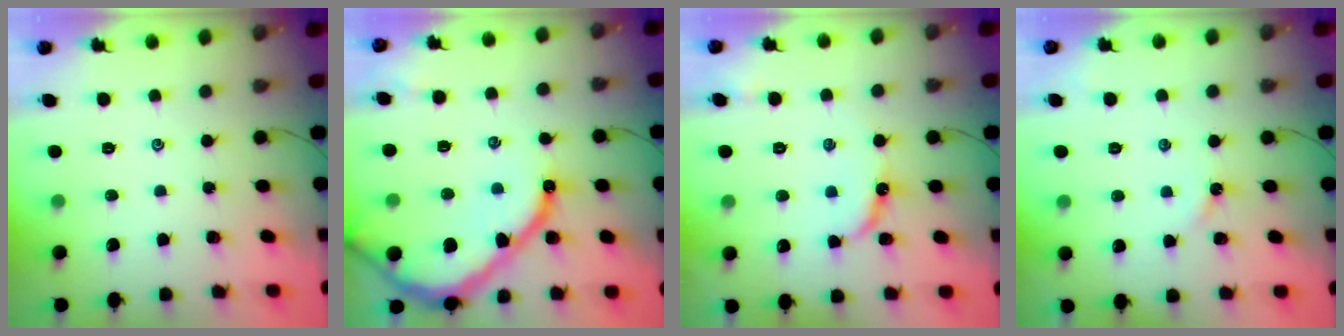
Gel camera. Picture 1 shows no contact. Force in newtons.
{"total": 16.8, "press": 16.7, "slide": 1.4}
{"total": 8.1, "press": 8.1, "slide": 0.6}
{"total": 2.0, "press": 2.0, "slide": 0.3}